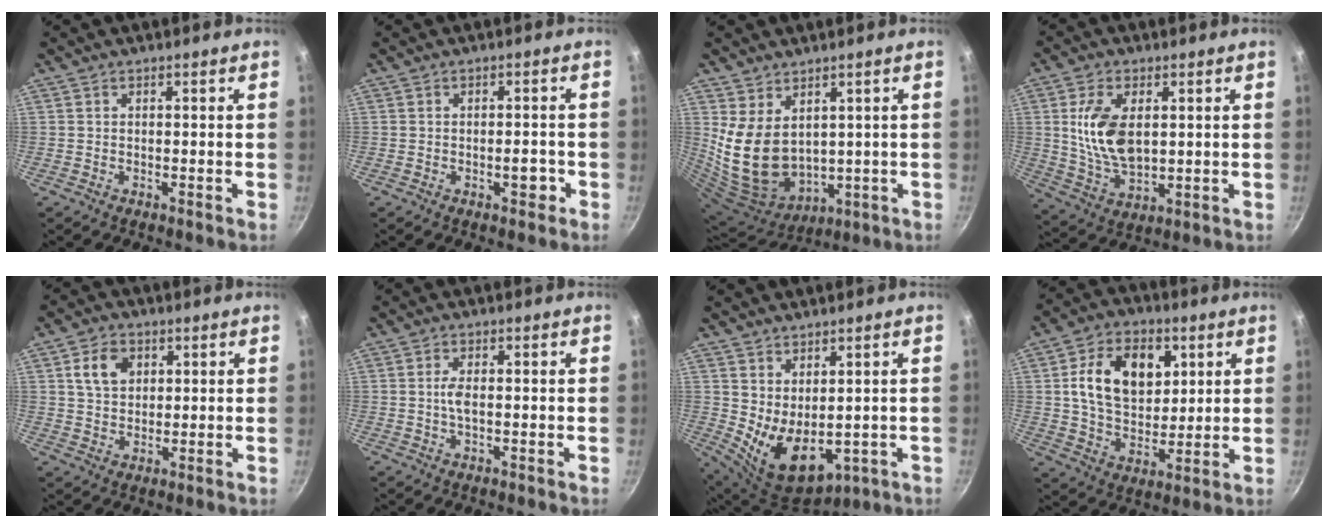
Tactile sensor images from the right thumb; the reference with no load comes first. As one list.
[{"total": 2.8, "force": [-1.1, 1.5, 2.1], "torque": [-0.011, 0.014, -0.016]}, {"total": 13.1, "force": [3.5, 9.2, 8.8], "torque": [-0.146, -0.040, 0.093]}, {"total": 12.1, "force": [2.2, 6.8, 9.7], "torque": [-0.175, -0.016, 0.049]}, {"total": 6.5, "force": [2.2, 4.8, 3.8], "torque": [-0.052, 0.000, 0.038]}, {"total": 2.4, "force": [0.0, 0.8, 2.3], "torque": [-0.052, 0.002, -0.002]}, {"total": 10.7, "force": [0.8, 6.7, 8.3], "torque": [-0.122, -0.032, 0.045]}, {"total": 15.9, "force": [4.4, 10.9, 10.7], "torque": [-0.150, -0.009, 0.069]}]